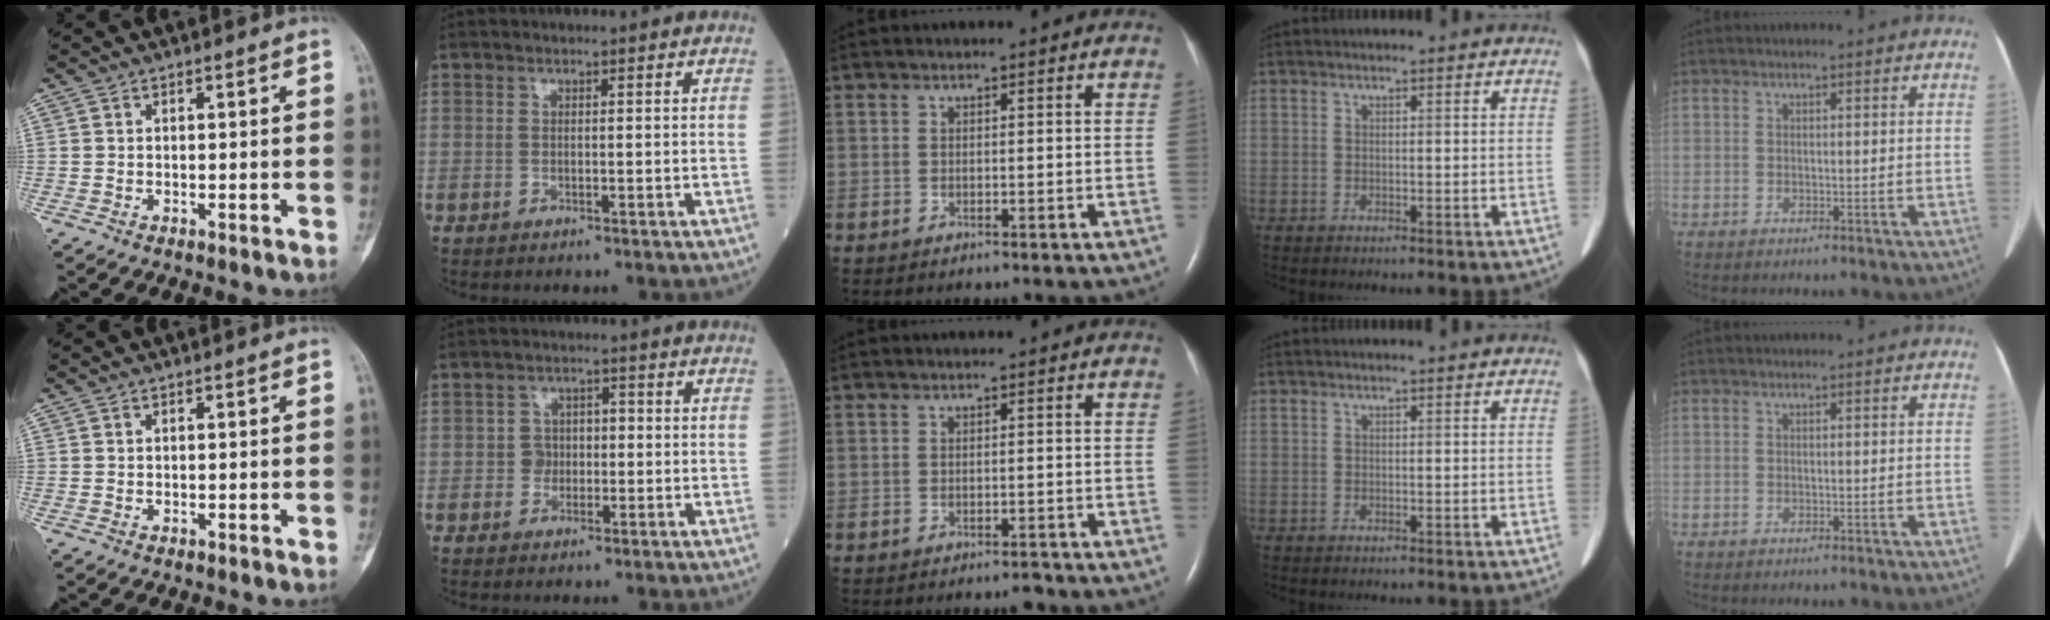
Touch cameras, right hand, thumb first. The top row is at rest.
{"index": {"total": 3.1, "force": [-0.5, 2.7, 1.4], "torque": [-0.017, 0.011, -0.013]}, "middle": {"total": 1.1, "force": [-1.0, 0.2, 0.4], "torque": [-0.009, -0.001, -0.010]}}